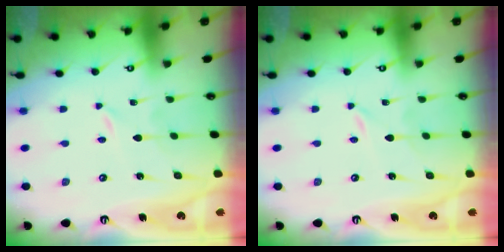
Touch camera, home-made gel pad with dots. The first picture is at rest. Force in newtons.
{"total": 0.0}